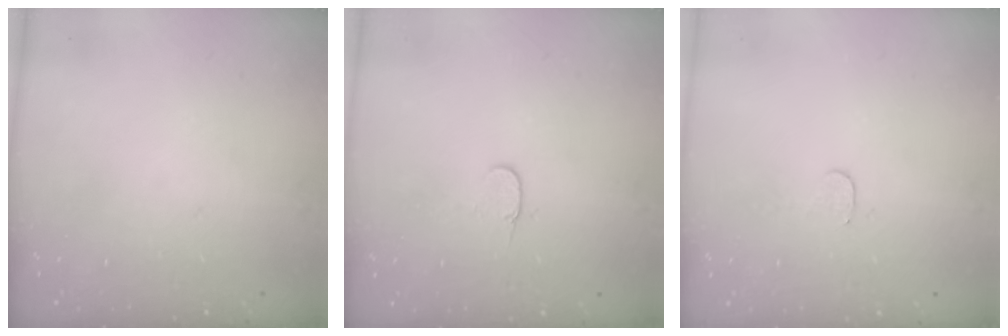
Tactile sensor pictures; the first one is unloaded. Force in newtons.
{"total": 3.8, "press": 3.8, "slide": 0.4}
{"total": 2.8, "press": 2.8, "slide": 0.2}